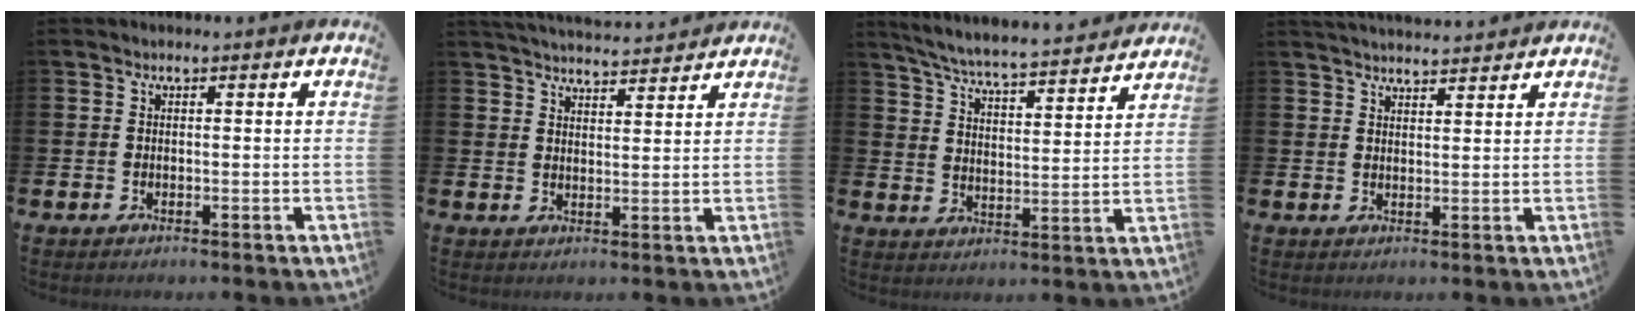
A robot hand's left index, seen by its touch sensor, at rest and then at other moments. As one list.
[{"total": 4.5, "force": [4.4, 0.3, 0.1], "torque": [-0.008, -0.027, 0.080]}, {"total": 6.5, "force": [6.2, 0.2, 1.7], "torque": [-0.061, -0.045, 0.108]}, {"total": 3.2, "force": [3.2, 0.2, 0.1], "torque": [-0.004, -0.017, 0.057]}]